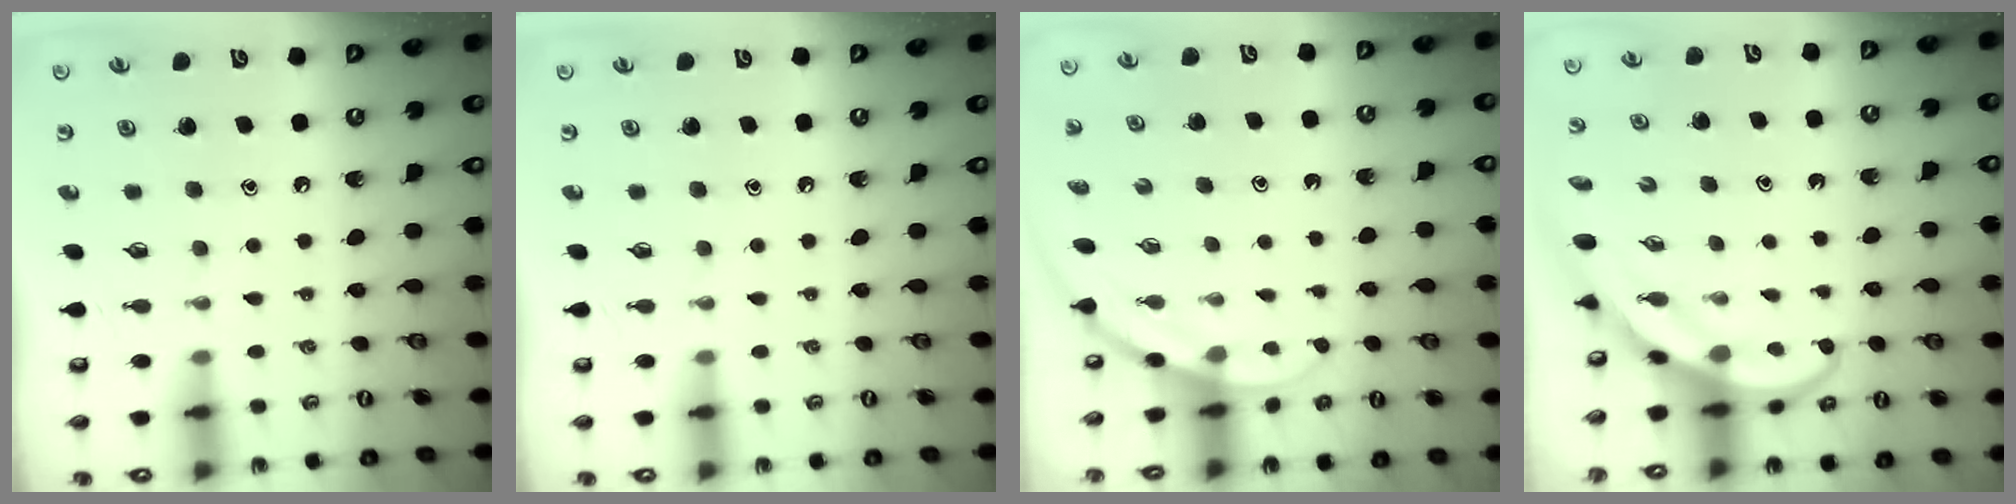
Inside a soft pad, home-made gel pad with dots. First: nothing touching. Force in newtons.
{"total": 0.0}
{"total": 4.1, "press": 4.1, "slide": 0.3}
{"total": 3.9, "press": 3.9, "slide": 0.4}